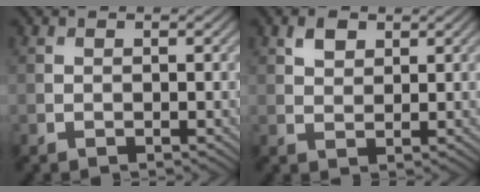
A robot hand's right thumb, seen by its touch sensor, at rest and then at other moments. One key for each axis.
{"total": 2.2, "fx": 1.3, "fy": 1.4, "fz": 1.2, "tx": -0.023, "ty": 0.002, "tz": 0.026}